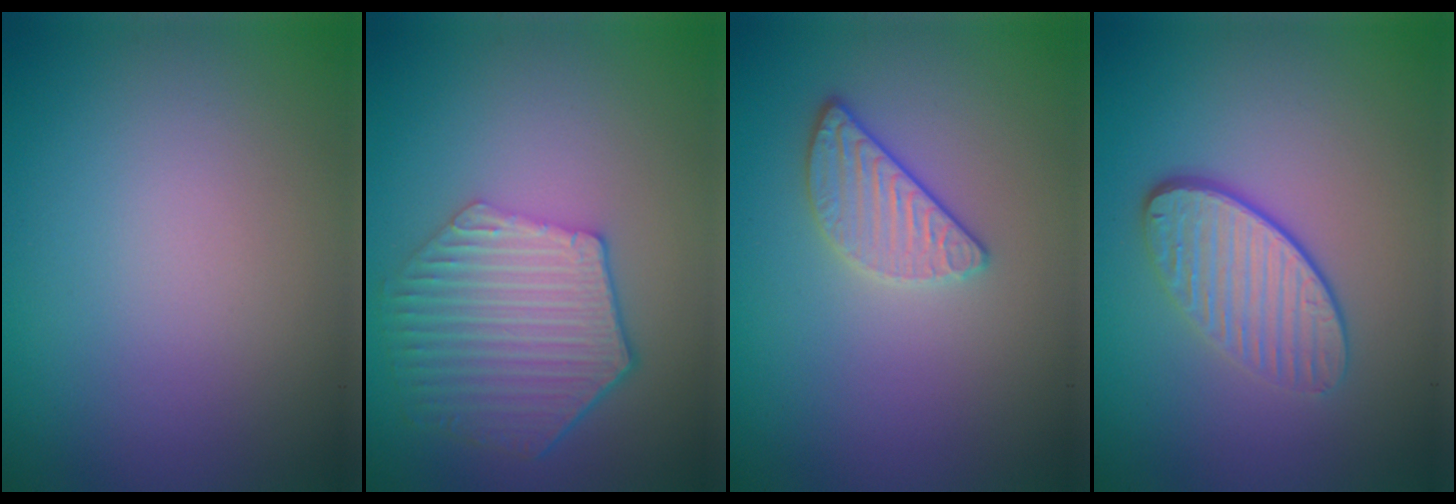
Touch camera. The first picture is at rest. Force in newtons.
{"total": 6.6, "press": 5.1, "slide": 4.2}
{"total": 2.5, "press": 2.3, "slide": 0.8}
{"total": 4.1, "press": 3.0, "slide": 2.7}